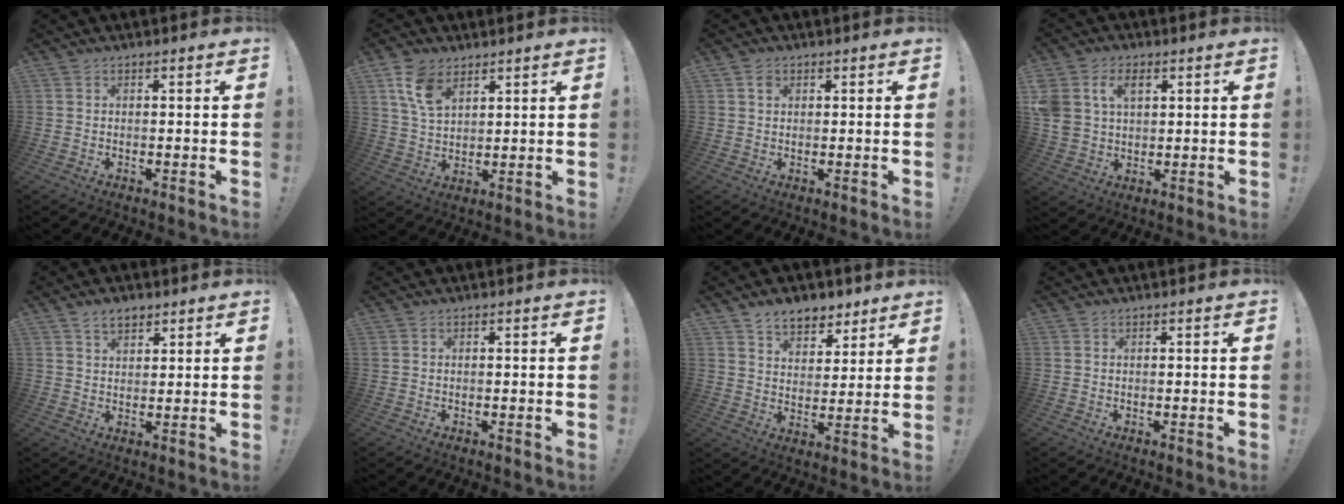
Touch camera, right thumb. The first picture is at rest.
{"total": 9.1, "force": [5.3, 5.0, 5.4], "torque": [-0.104, -0.011, 0.105]}
{"total": 1.6, "force": [0.6, 1.3, 0.7], "torque": [-0.001, -0.002, 0.009]}
{"total": 9.2, "force": [3.4, 6.8, 5.1], "torque": [-0.101, -0.002, 0.066]}
{"total": 4.9, "force": [3.3, 2.8, 2.2], "torque": [-0.030, -0.014, 0.060]}
{"total": 0.0}
{"total": 8.8, "force": [6.5, 5.2, 2.7], "torque": [-0.027, -0.045, 0.122]}
{"total": 0.0}